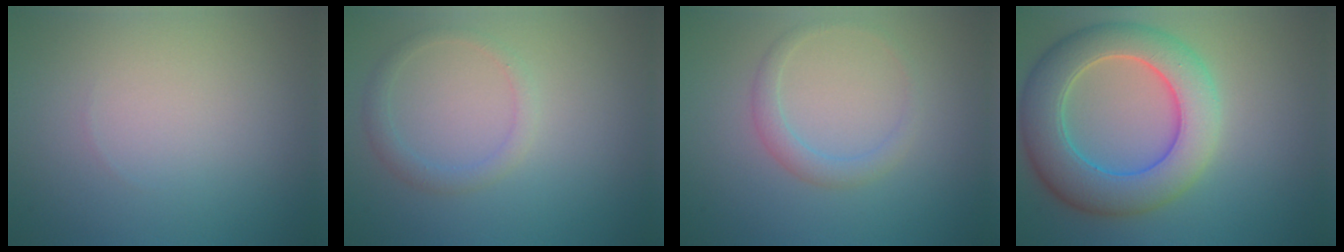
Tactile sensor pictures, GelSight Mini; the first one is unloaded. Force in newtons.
{"total": 1.7, "press": 1.7, "slide": 0.2}
{"total": 1.8, "press": 1.8, "slide": 0.2}
{"total": 8.4, "press": 8.4, "slide": 0.4}